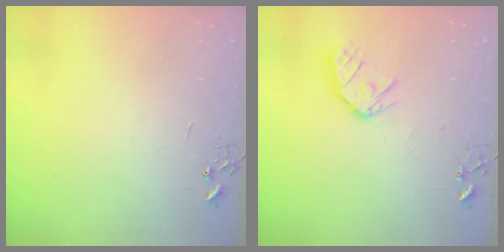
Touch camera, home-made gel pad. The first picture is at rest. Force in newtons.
{"total": 11.3, "press": 11.2, "slide": 1.3}